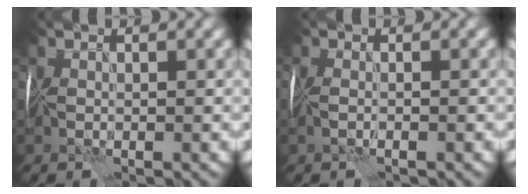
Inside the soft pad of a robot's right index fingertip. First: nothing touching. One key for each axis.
{"total": 0.8, "fx": -0.2, "fy": 0.1, "fz": 0.7, "tx": -0.014, "ty": -0.002, "tz": -0.008}